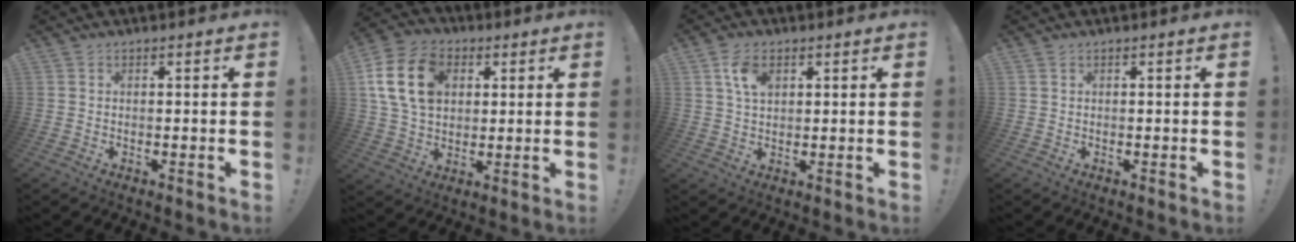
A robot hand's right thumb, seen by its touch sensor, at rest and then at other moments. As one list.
[{"total": 17.1, "force": [4.9, 12.5, 10.6], "torque": [-0.196, -0.010, 0.092]}, {"total": 6.2, "force": [2.4, 3.8, 4.3], "torque": [-0.066, -0.002, 0.043]}, {"total": 0.0}]